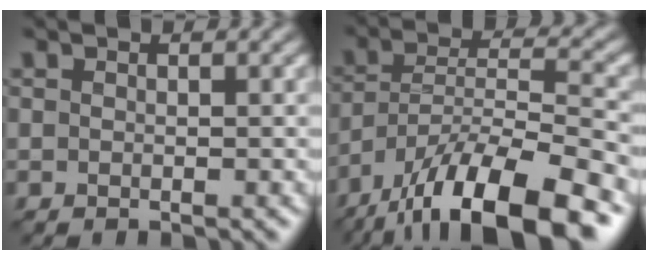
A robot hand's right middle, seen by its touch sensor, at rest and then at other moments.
{"total": 14.4, "force": [-10.4, 4.0, 9.1], "torque": [-0.171, 0.005, -0.181]}